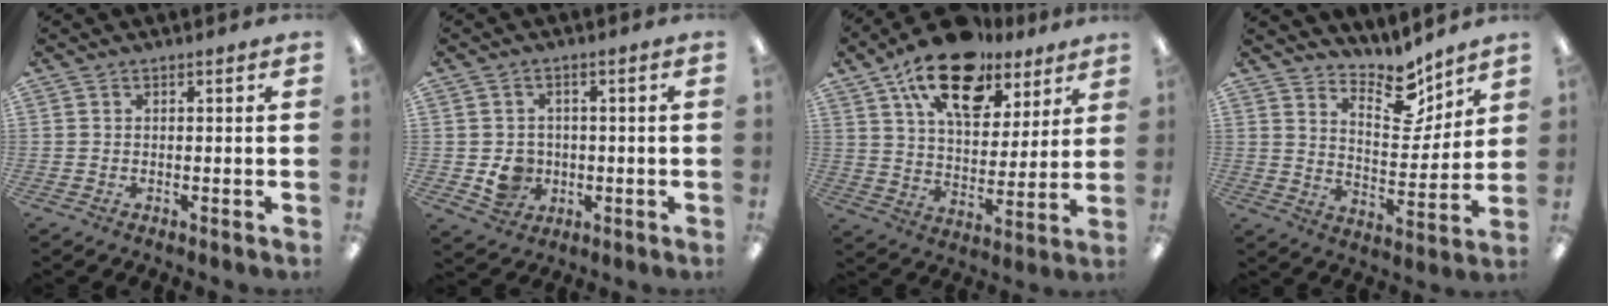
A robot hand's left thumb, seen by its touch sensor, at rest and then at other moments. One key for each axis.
{"total": 5.9, "fx": -0.7, "fy": 5.5, "fz": 2.2, "tx": -0.019, "ty": 0.010, "tz": -0.007}
{"total": 19.3, "fx": 12.5, "fy": 10.0, "fz": 10.8, "tx": -0.179, "ty": -0.056, "tz": 0.218}
{"total": 12.0, "fx": 10.0, "fy": 4.6, "fz": 4.8, "tx": -0.057, "ty": -0.078, "tz": 0.178}